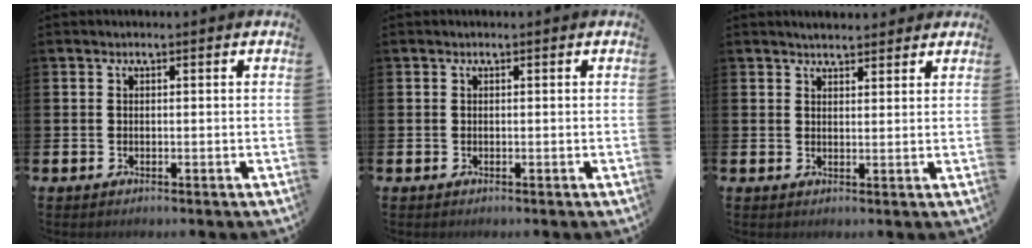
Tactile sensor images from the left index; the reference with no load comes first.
{"total": 0.0}
{"total": 2.9, "force": [2.8, 0.7, 0.2], "torque": [0.000, -0.010, 0.049]}